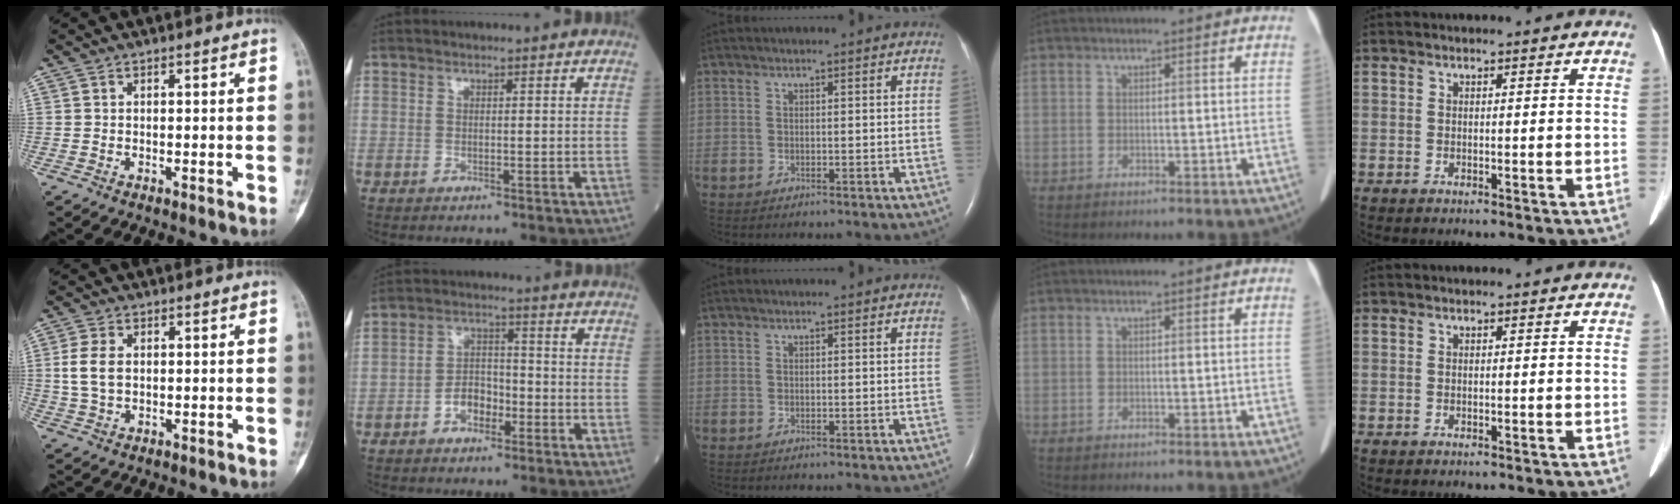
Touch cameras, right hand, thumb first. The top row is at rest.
{"thumb": {"total": 5.5, "force": [0.6, 3.5, 4.2], "torque": [-0.094, 0.004, 0.014]}, "index": {"total": 5.1, "force": [-2.4, 3.2, 3.2], "torque": [-0.053, 0.016, -0.045]}}